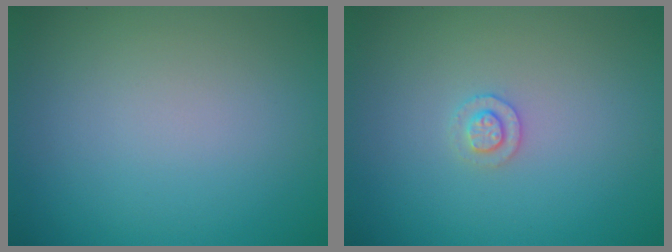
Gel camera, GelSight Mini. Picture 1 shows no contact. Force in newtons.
{"total": 1.3, "press": 1.2, "slide": 0.3}